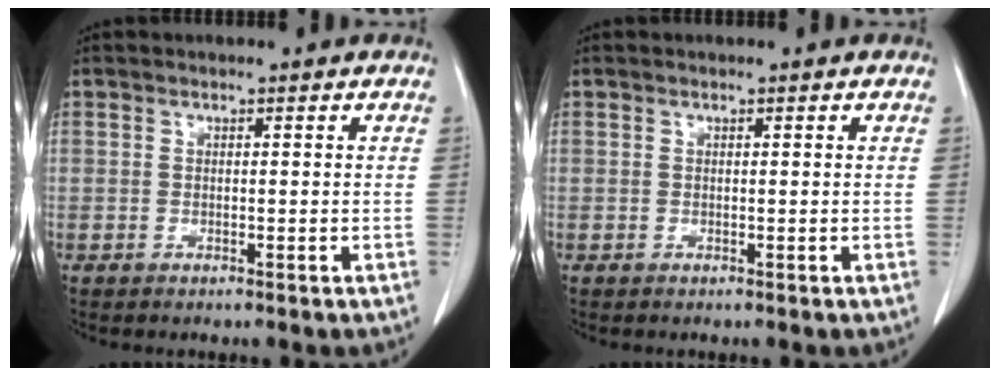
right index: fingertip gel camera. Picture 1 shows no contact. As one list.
[{"total": 0.0}]